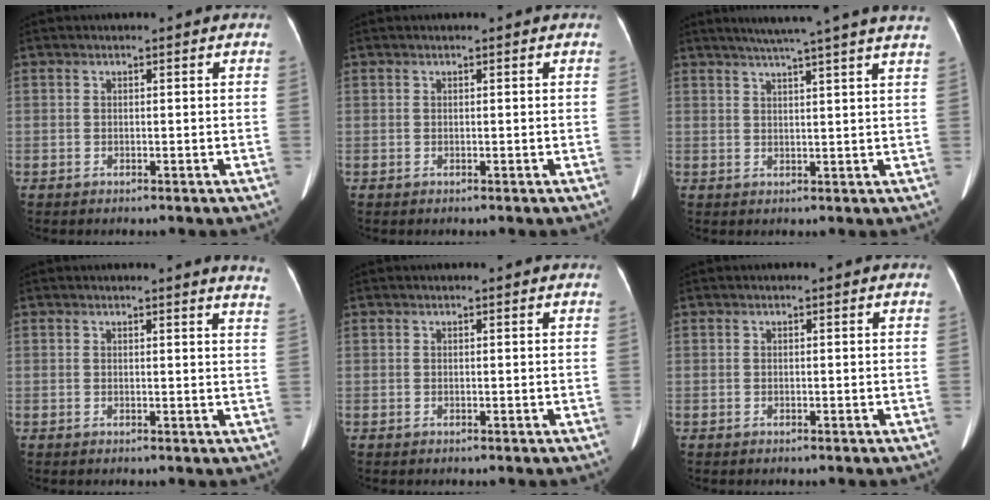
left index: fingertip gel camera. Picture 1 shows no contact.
{"total": 0.0}
{"total": 14.2, "force": [11.9, -1.1, 7.5], "torque": [-0.117, 0.010, 0.142]}
{"total": 6.0, "force": [5.8, -0.4, 1.6], "torque": [-0.012, -0.039, 0.032]}
{"total": 0.6, "force": [0.6, 0.0, 0.1], "torque": [-0.008, 0.006, 0.005]}
{"total": 0.0}